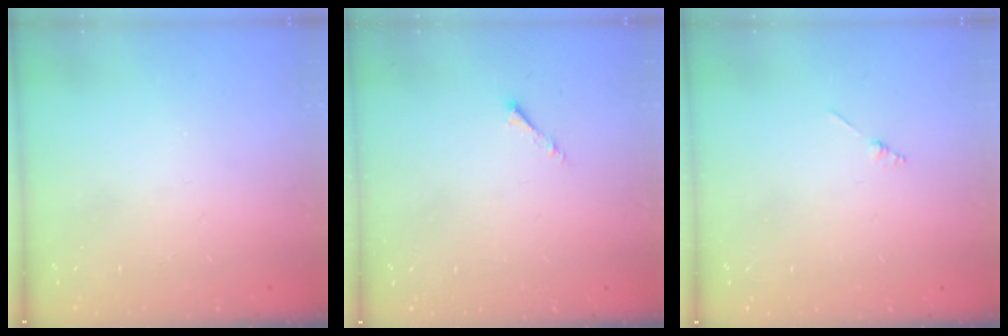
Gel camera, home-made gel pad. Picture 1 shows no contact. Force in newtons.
{"total": 1.1, "press": 1.0, "slide": 0.3}
{"total": 0.8, "press": 0.8, "slide": 0.2}